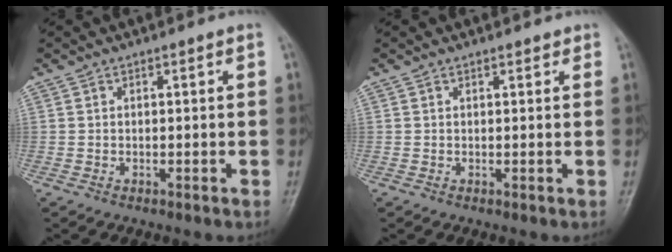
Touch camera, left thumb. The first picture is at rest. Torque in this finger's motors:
{"motor_torque": [-0.31, 0.12, -0.03, -0.06, 0.03]}